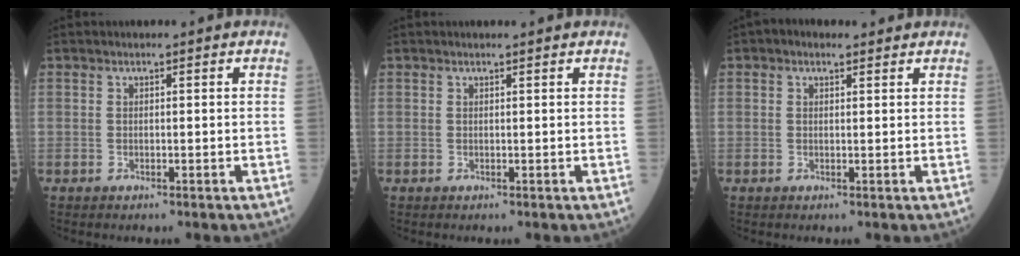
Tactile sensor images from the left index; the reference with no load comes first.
{"total": 1.4, "force": [1.3, -0.1, 0.5], "torque": [-0.010, 0.006, 0.018]}
{"total": 2.1, "force": [1.3, 1.1, 1.1], "torque": [-0.029, 0.020, 0.020]}